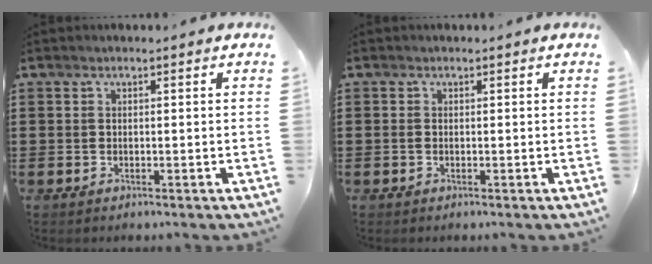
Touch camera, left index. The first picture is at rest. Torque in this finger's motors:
{"motor_torque": [-0.47, 0.67, -0.03, -0.01]}